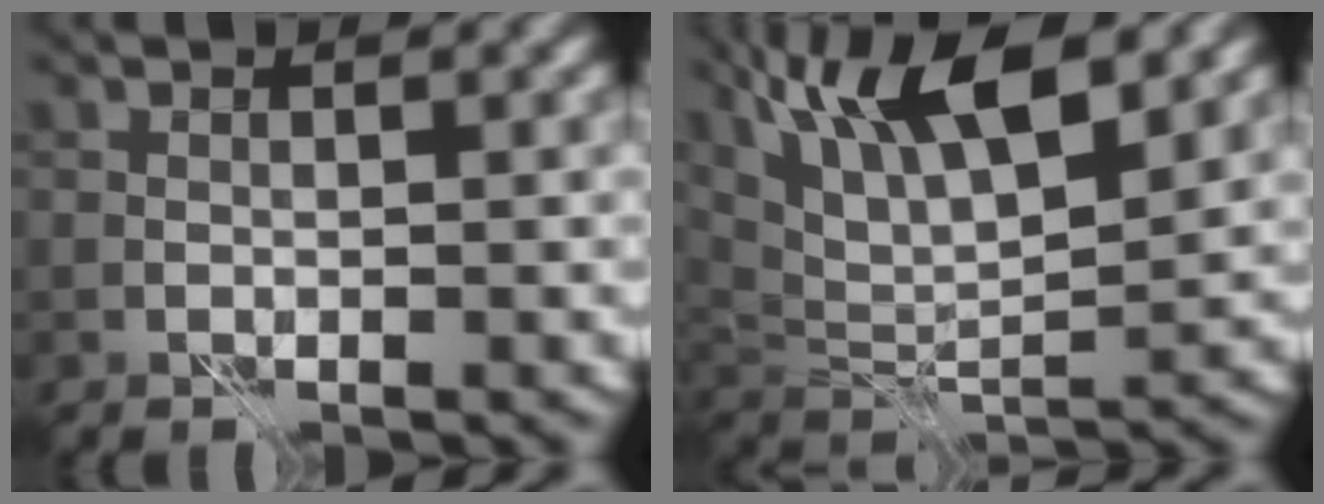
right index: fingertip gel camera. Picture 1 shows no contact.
{"total": 10.9, "force": [6.0, 3.7, 8.3], "torque": [-0.143, 0.008, 0.102]}